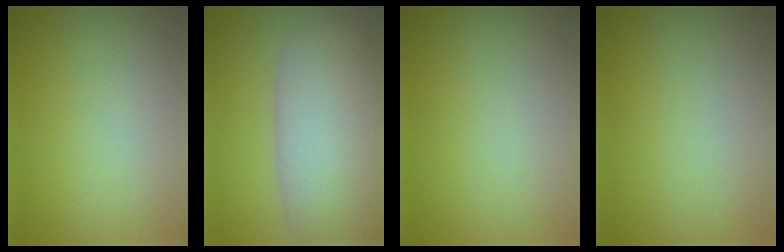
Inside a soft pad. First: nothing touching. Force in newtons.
{"total": 10.1, "press": 10.1, "slide": 0.7}
{"total": 0.0}
{"total": 0.0}